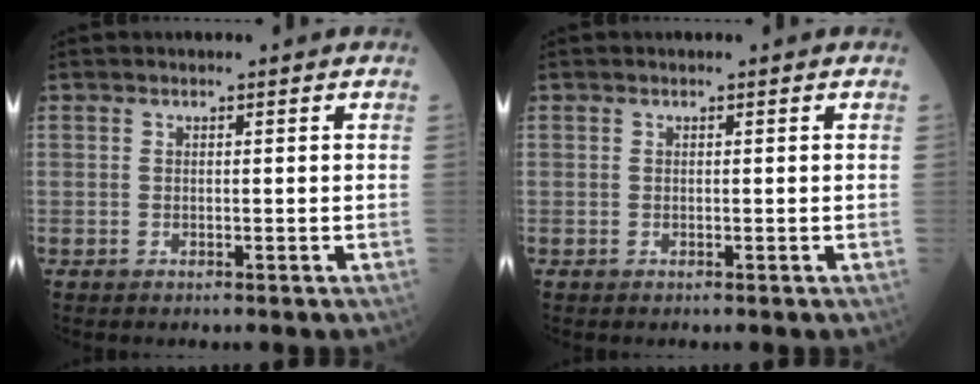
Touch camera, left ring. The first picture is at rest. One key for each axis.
{"total": 0.0}